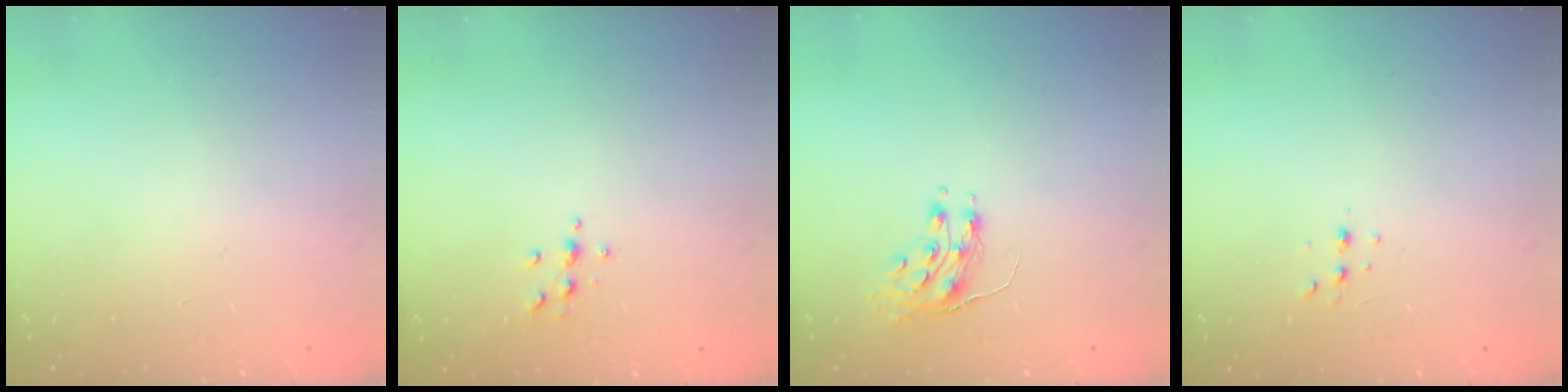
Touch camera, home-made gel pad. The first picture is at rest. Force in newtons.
{"total": 5.4, "press": 5.1, "slide": 1.7}
{"total": 8.9, "press": 8.9, "slide": 0.3}
{"total": 3.5, "press": 3.4, "slide": 0.5}